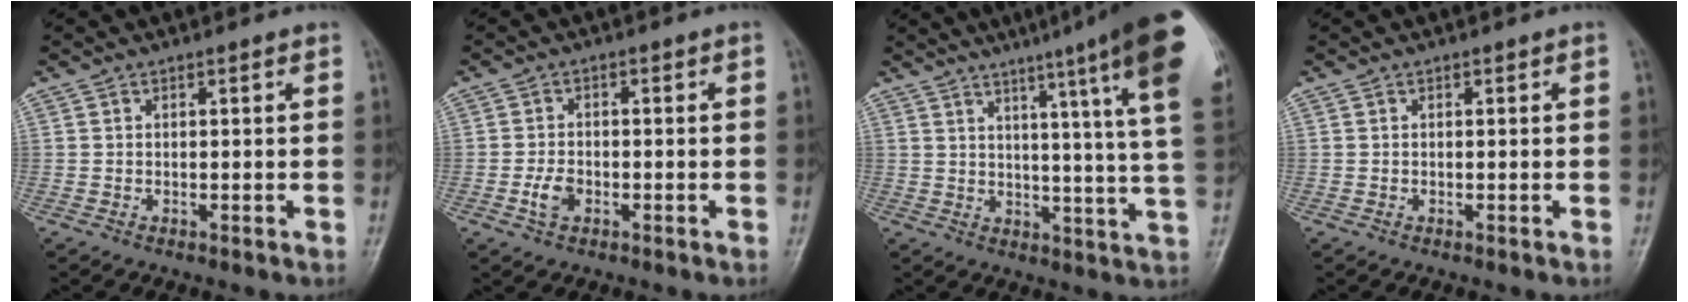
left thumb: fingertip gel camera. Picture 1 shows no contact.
{"total": 3.5, "force": [-1.3, 2.3, 2.2], "torque": [-0.041, 0.009, -0.027]}
{"total": 21.4, "force": [13.0, 0.8, 17.1], "torque": [-0.210, -0.060, 0.148]}
{"total": 0.0}